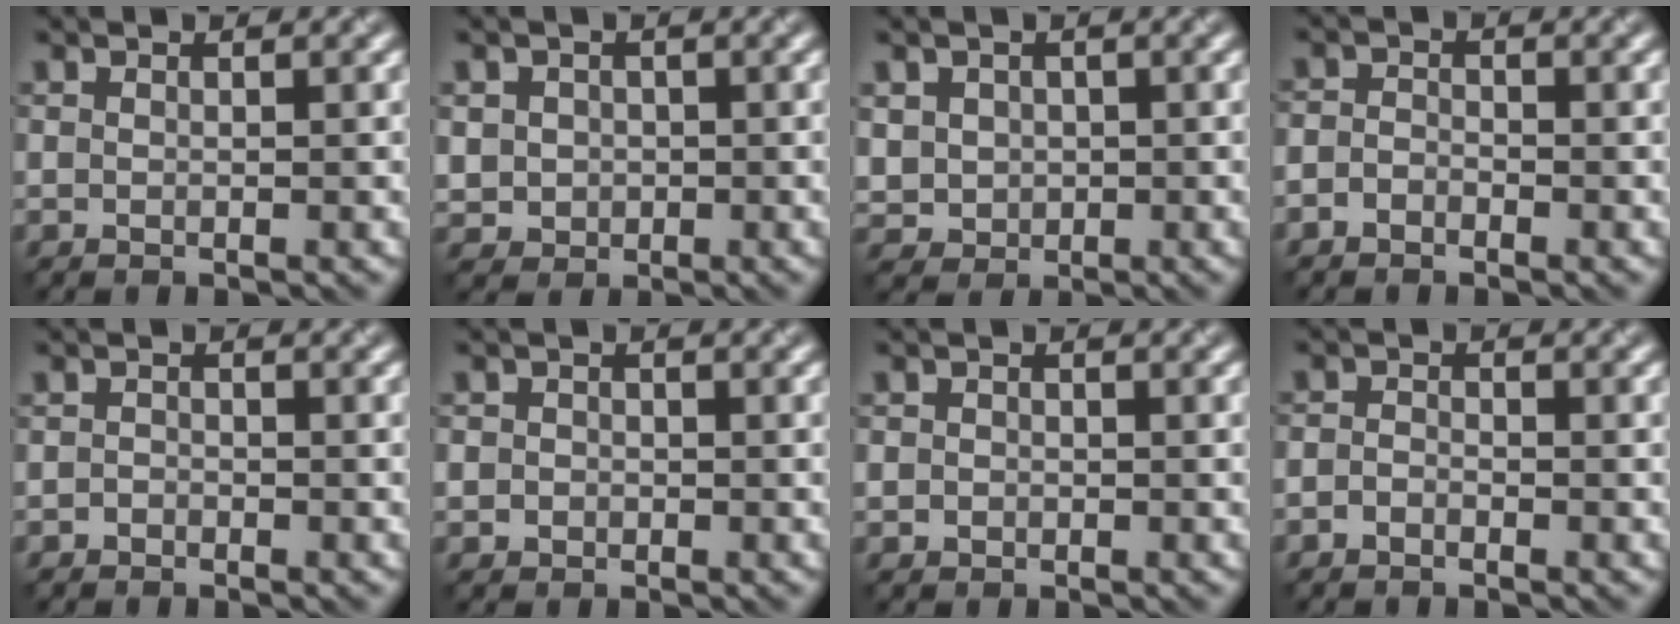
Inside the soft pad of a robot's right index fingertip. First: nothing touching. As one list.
[{"total": 2.1, "force": [0.1, 2.0, 0.5], "torque": [-0.001, -0.002, 0.008]}, {"total": 2.5, "force": [0.3, 2.4, 0.7], "torque": [-0.019, -0.002, 0.018]}, {"total": 1.4, "force": [-1.0, 0.9, 0.5], "torque": [-0.004, 0.003, -0.026]}, {"total": 0.7, "force": [-0.5, 0.4, 0.1], "torque": [0.002, -0.002, -0.010]}, {"total": 1.5, "force": [0.0, 1.5, 0.4], "torque": [0.012, 0.003, -0.011]}, {"total": 0.9, "force": [-0.1, 0.9, 0.2], "torque": [0.006, -0.005, -0.003]}, {"total": 1.1, "force": [-0.8, 0.6, 0.5], "torque": [-0.008, 0.002, -0.019]}]